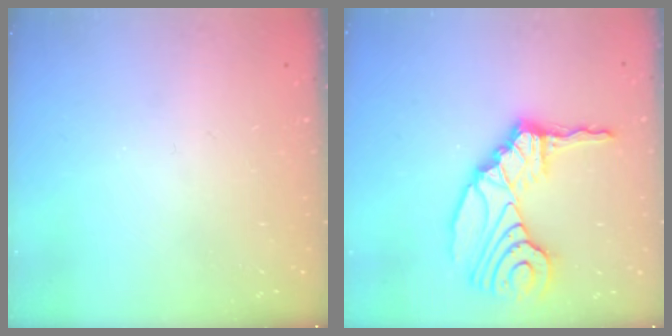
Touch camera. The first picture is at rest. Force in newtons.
{"total": 15.7, "press": 14.8, "slide": 5.2}